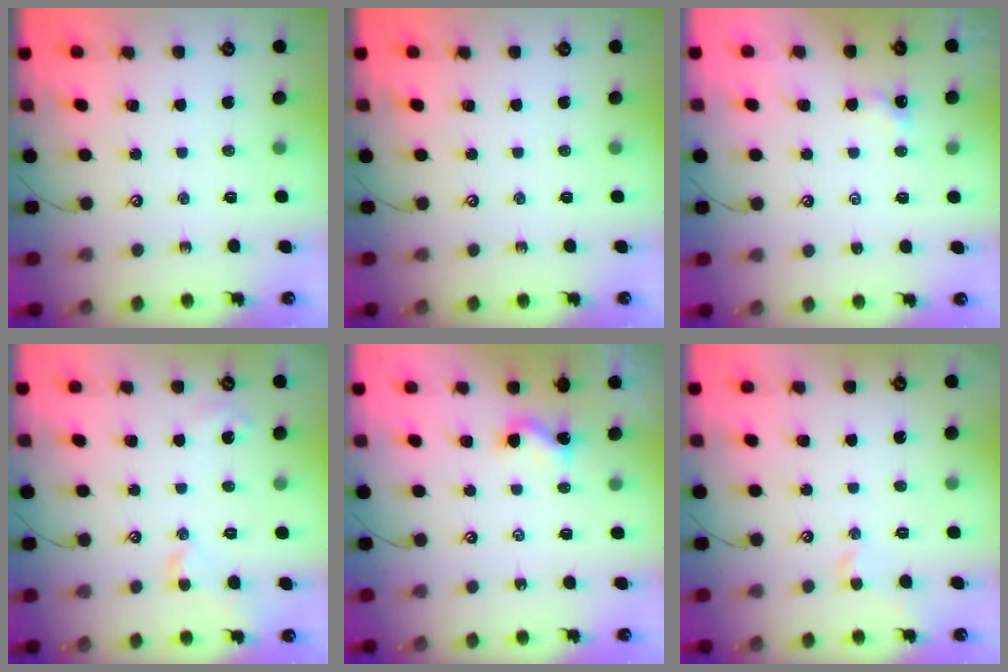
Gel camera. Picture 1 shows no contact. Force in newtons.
{"total": 0.0}
{"total": 0.5, "press": 0.4, "slide": 0.3}
{"total": 1.7, "press": 1.6, "slide": 0.6}
{"total": 2.7, "press": 2.7, "slide": 0.3}
{"total": 0.0}